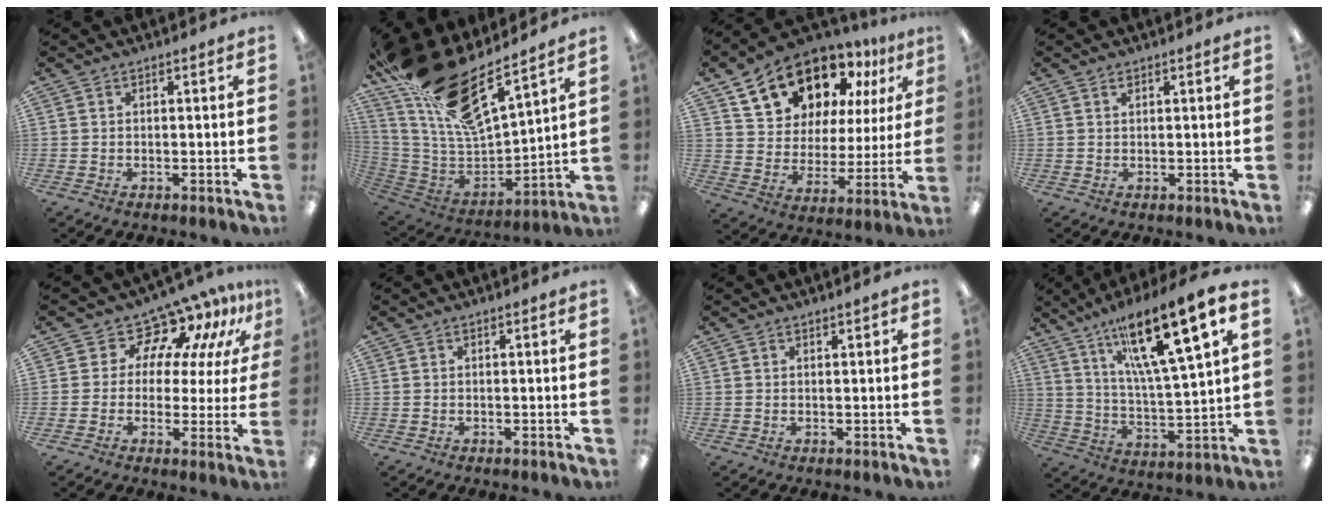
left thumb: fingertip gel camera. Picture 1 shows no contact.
{"total": 23.3, "force": [17.4, 6.2, 14.2], "torque": [-0.264, -0.111, 0.300]}
{"total": 17.7, "force": [12.6, 10.1, 7.0], "torque": [-0.134, -0.075, 0.232]}
{"total": 0.8, "force": [0.6, 0.4, 0.4], "torque": [-0.009, 0.001, 0.010]}
{"total": 11.0, "force": [8.7, 5.4, 4.0], "torque": [-0.080, -0.078, 0.151]}
{"total": 0.0}
{"total": 0.7, "force": [0.5, 0.2, 0.3], "torque": [-0.006, 0.000, 0.010]}
{"total": 19.0, "force": [12.3, 3.9, 13.9], "torque": [-0.233, -0.064, 0.194]}